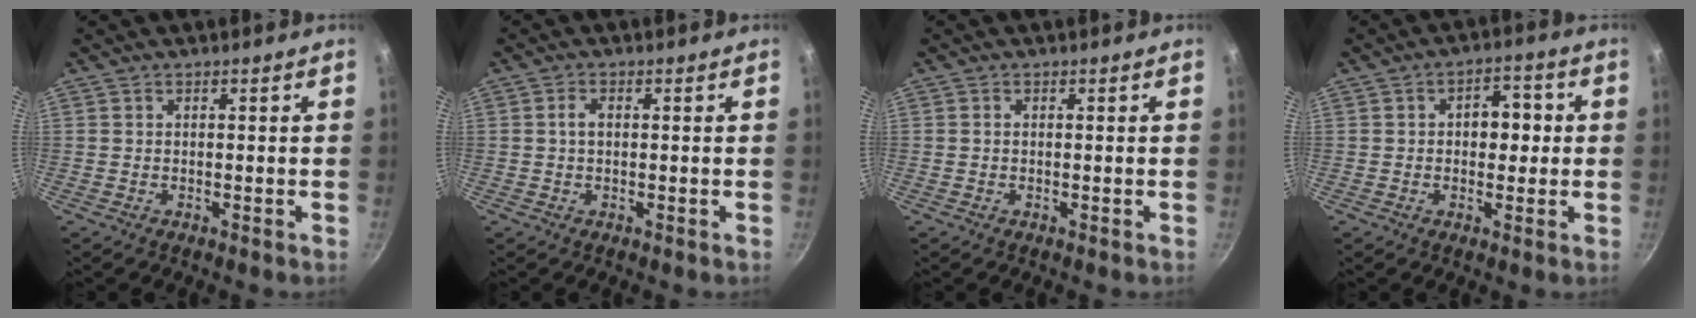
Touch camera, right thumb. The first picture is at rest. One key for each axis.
{"total": 1.8, "fx": 0.1, "fy": 1.2, "fz": 1.4, "tx": -0.024, "ty": 0.004, "tz": 0.001}
{"total": 0.5, "fx": 0.0, "fy": 0.4, "fz": 0.3, "tx": -0.004, "ty": 0.004, "tz": -0.002}
{"total": 6.4, "fx": 0.4, "fy": 4.4, "fz": 4.6, "tx": -0.020, "ty": 0.012, "tz": 0.001}